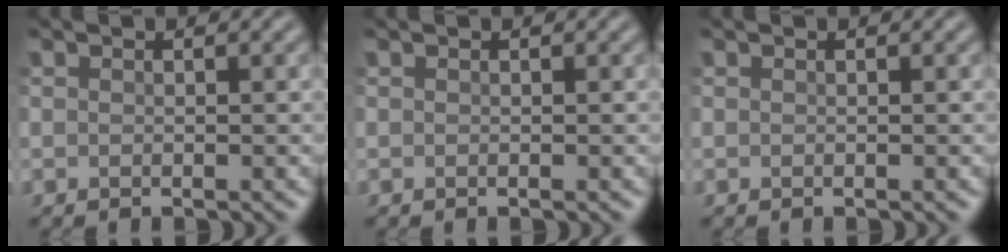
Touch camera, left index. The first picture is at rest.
{"total": 0.0}
{"total": 0.0}